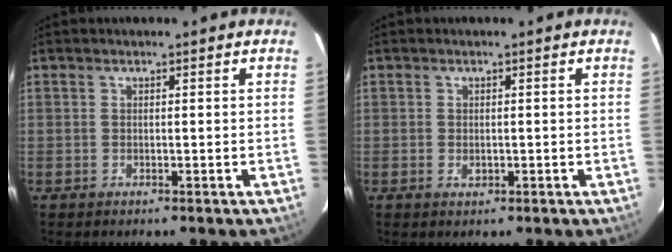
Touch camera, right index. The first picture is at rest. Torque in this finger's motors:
{"motor_torque": [-0.05, 0.02, -0.03, 0.02]}